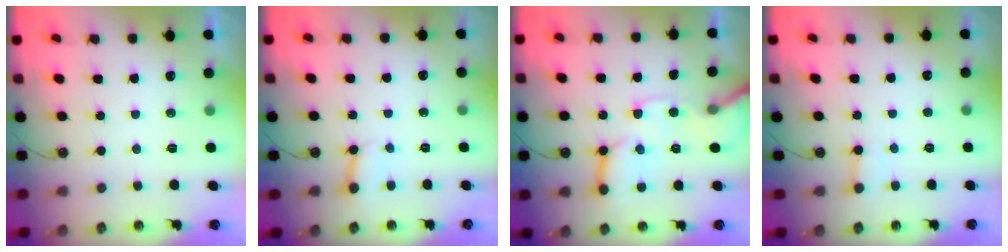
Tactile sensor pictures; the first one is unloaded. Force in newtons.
{"total": 4.0, "press": 3.9, "slide": 0.4}
{"total": 15.0, "press": 14.9, "slide": 2.1}
{"total": 2.5, "press": 2.5, "slide": 0.1}